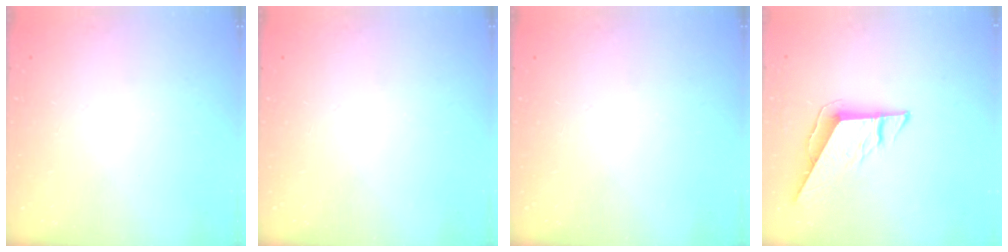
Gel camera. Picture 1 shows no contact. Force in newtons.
{"total": 0.0}
{"total": 0.0}
{"total": 8.1, "press": 8.1, "slide": 0.6}